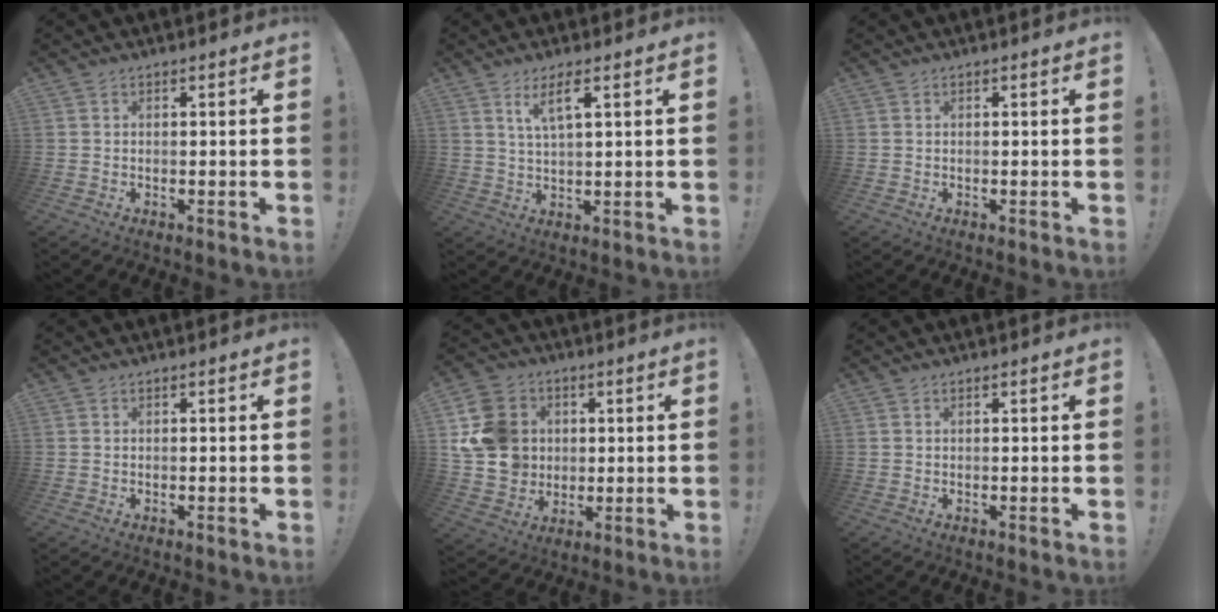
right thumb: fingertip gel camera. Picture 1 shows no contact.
{"total": 5.9, "force": [3.2, 0.8, 4.9], "torque": [-0.085, -0.010, 0.050]}
{"total": 0.0}
{"total": 0.0}
{"total": 15.7, "force": [2.9, 13.8, 7.0], "torque": [-0.121, -0.005, 0.066]}
{"total": 0.0}